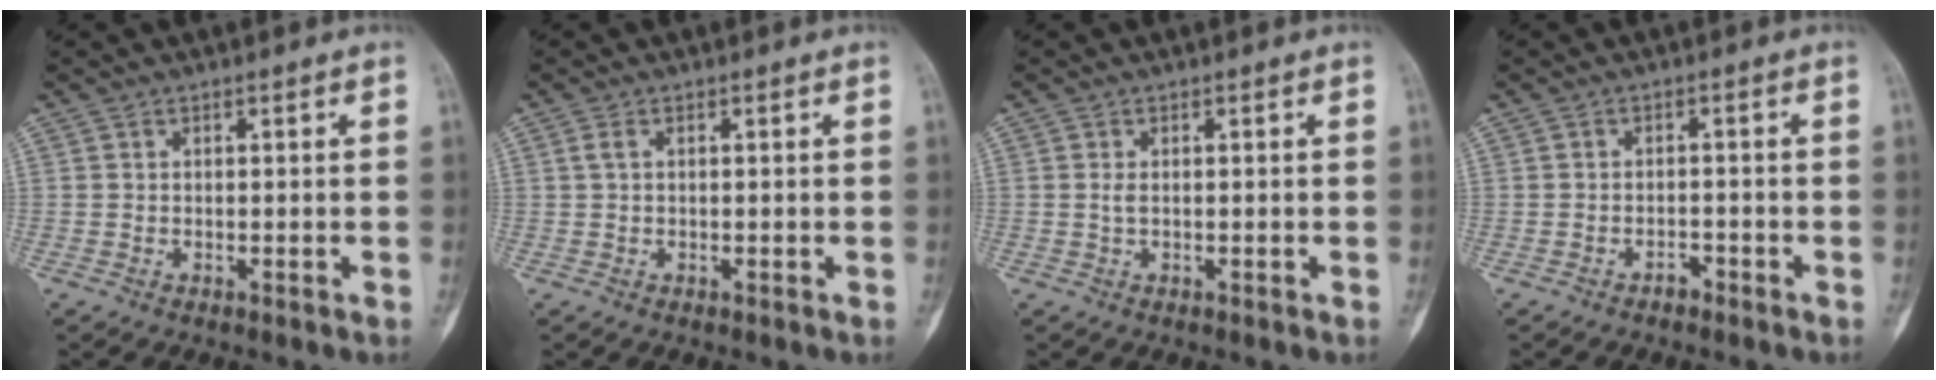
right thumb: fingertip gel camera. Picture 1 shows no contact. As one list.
[{"total": 1.1, "force": [0.3, 0.6, 0.9], "torque": [-0.024, 0.004, 0.006]}, {"total": 0.9, "force": [0.0, 0.3, 0.8], "torque": [-0.019, -0.002, 0.001]}, {"total": 1.6, "force": [-1.3, 0.8, 0.5], "torque": [-0.008, 0.009, -0.022]}]